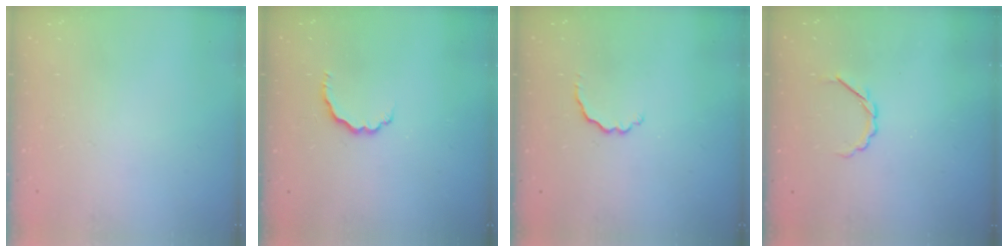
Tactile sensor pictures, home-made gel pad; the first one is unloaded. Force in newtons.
{"total": 4.1, "press": 4.0, "slide": 0.9}
{"total": 2.7, "press": 2.6, "slide": 0.8}
{"total": 2.5, "press": 2.4, "slide": 0.8}